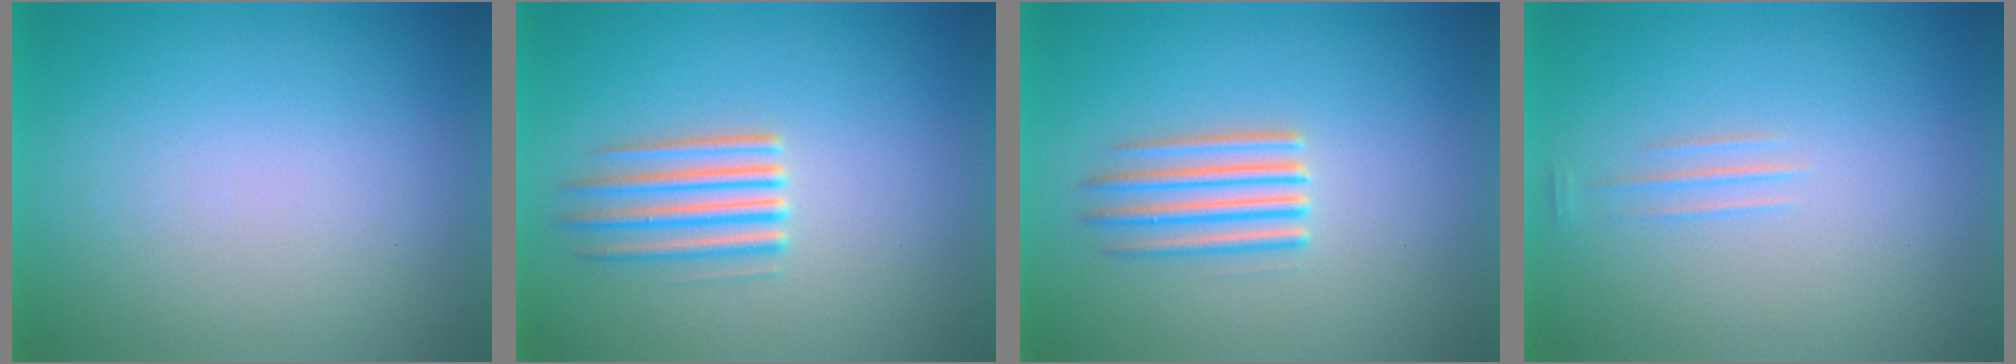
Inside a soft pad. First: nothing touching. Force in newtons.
{"total": 2.5}
{"total": 2.7}
{"total": 1.1}